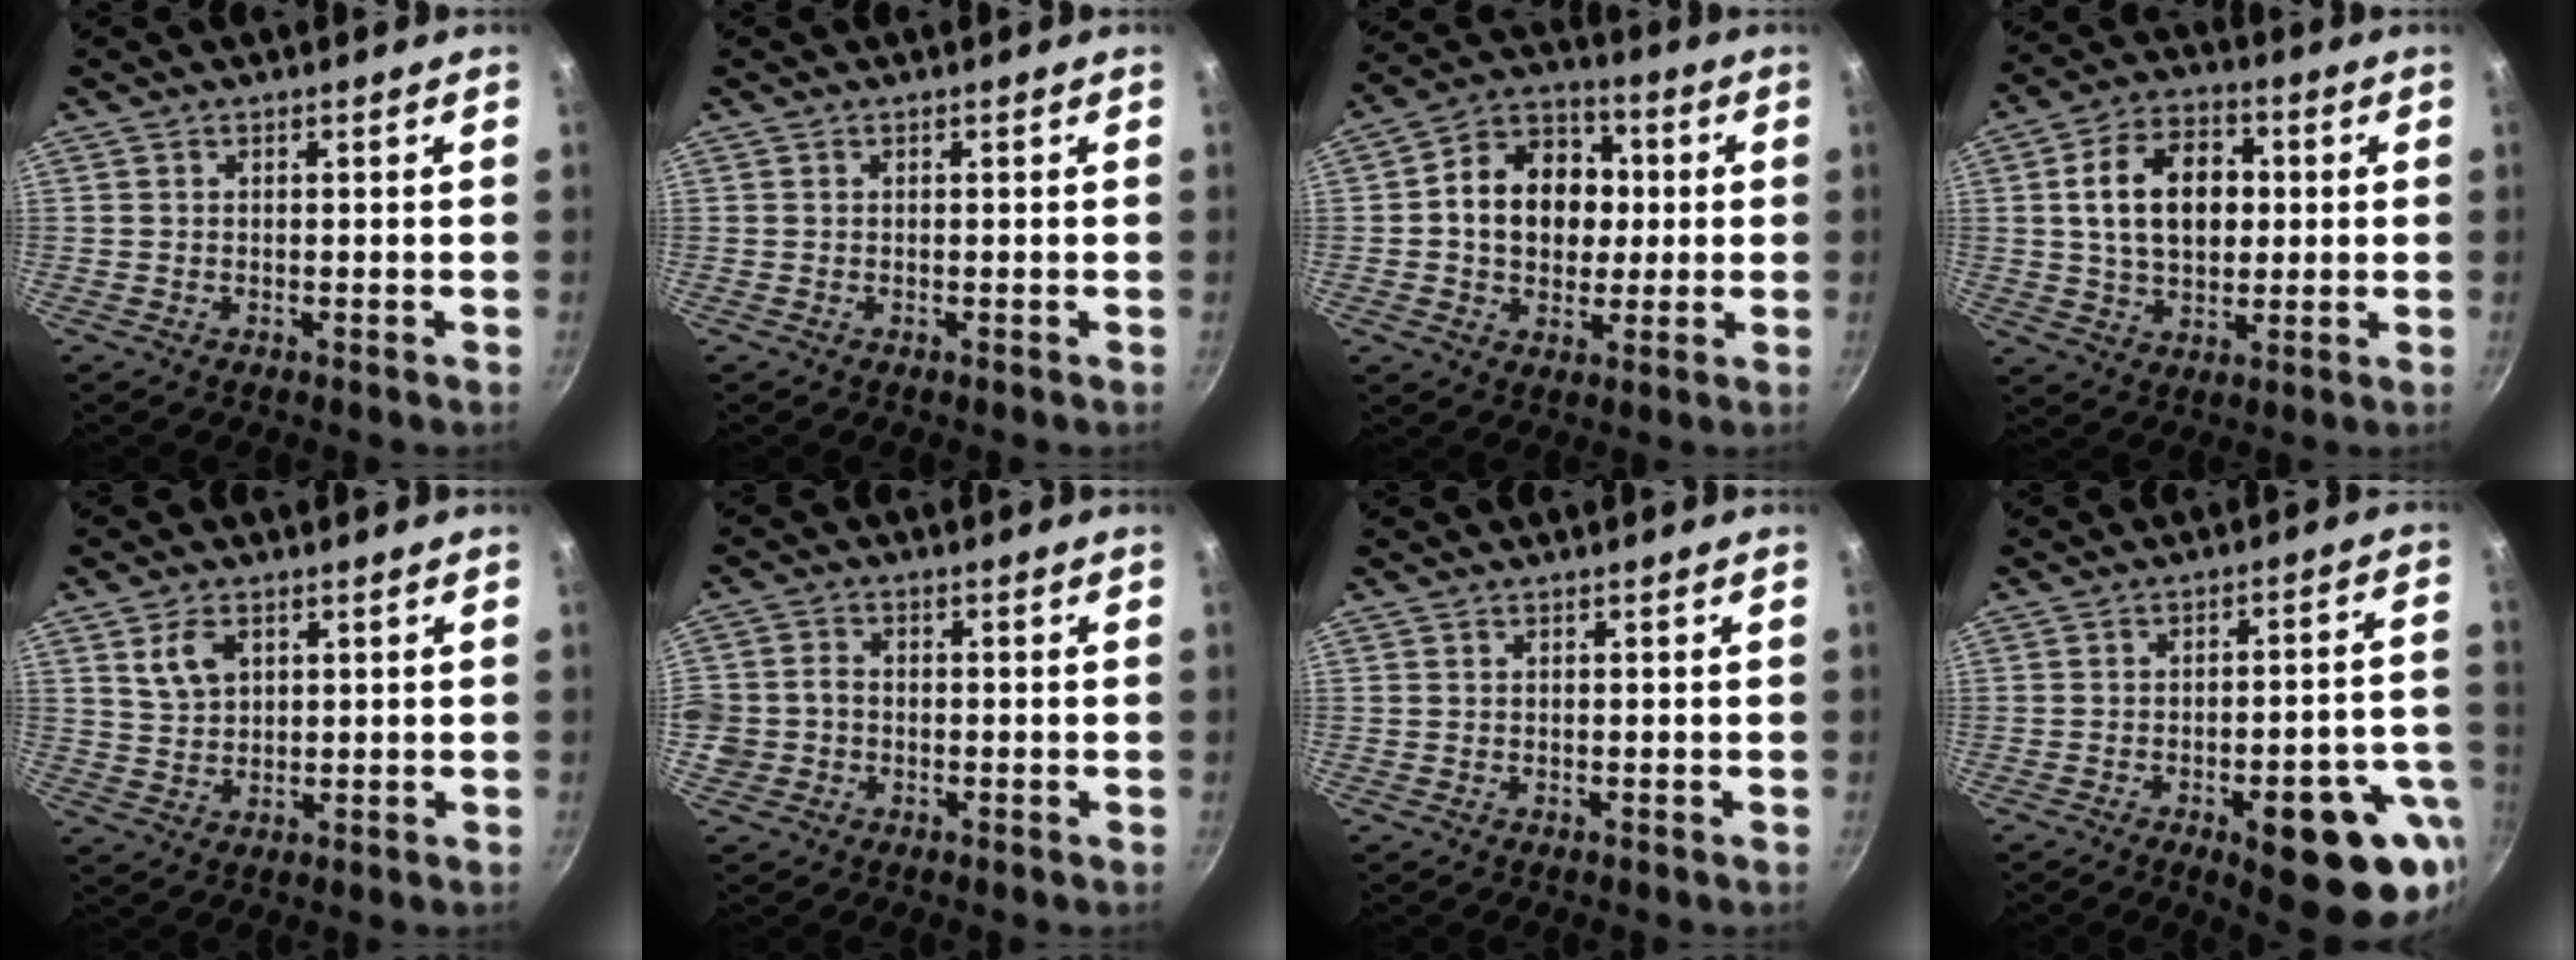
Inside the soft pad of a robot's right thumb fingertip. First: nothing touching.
{"total": 0.0}
{"total": 15.1, "force": [1.1, 11.9, 9.1], "torque": [-0.114, 0.022, 0.006]}
{"total": 15.0, "force": [2.1, 10.3, 10.7], "torque": [-0.148, 0.014, 0.027]}
{"total": 5.6, "force": [2.3, 3.7, 3.6], "torque": [-0.053, -0.006, 0.049]}
{"total": 5.9, "force": [-1.2, 5.2, 2.5], "torque": [-0.043, 0.022, -0.028]}
{"total": 0.0}
{"total": 18.0, "force": [-7.6, 6.5, 15.0], "torque": [-0.140, 0.031, -0.093]}